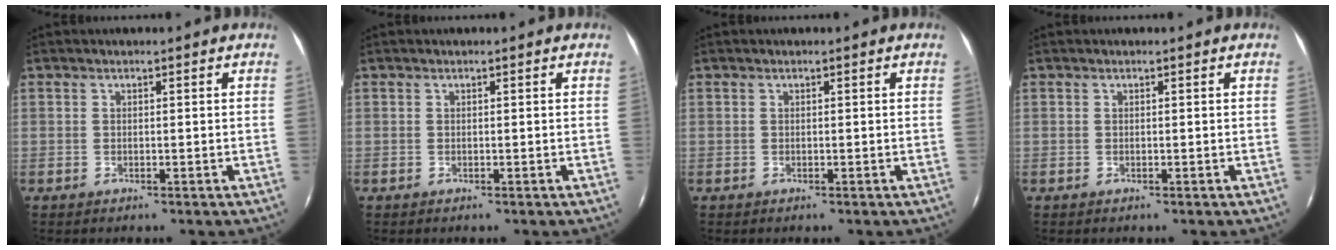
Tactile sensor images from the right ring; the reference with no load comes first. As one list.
[{"total": 0.0}, {"total": 0.0}, {"total": 0.0}]